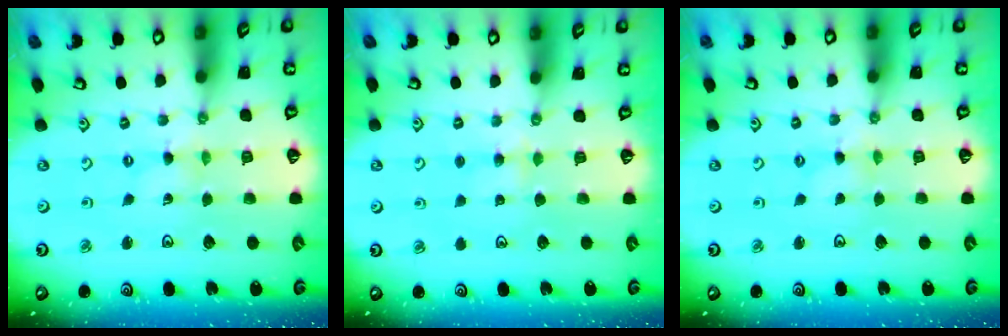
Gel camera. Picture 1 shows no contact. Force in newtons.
{"total": 3.8, "press": 3.8, "slide": 0.5}
{"total": 0.7, "press": 0.6, "slide": 0.2}